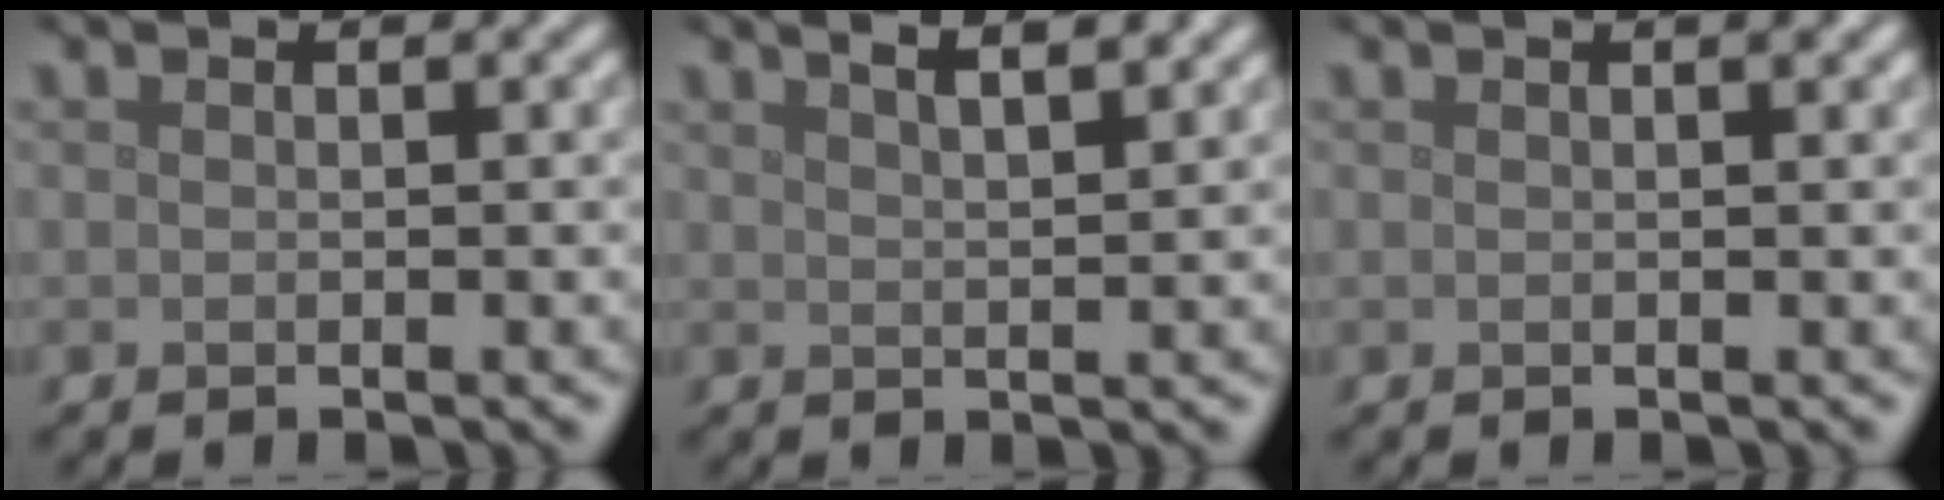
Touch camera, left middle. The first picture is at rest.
{"total": 6.5, "force": [4.3, 2.5, 4.2], "torque": [-0.029, 0.043, 0.030]}
{"total": 1.1, "force": [0.6, 0.3, 0.9], "torque": [-0.010, 0.004, 0.007]}